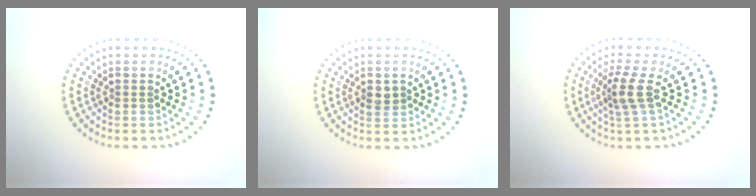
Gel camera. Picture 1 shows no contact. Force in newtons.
{"total": 1.3, "press": 1.3, "slide": 0.2}
{"total": 2.6, "press": 1.9, "slide": 1.7}